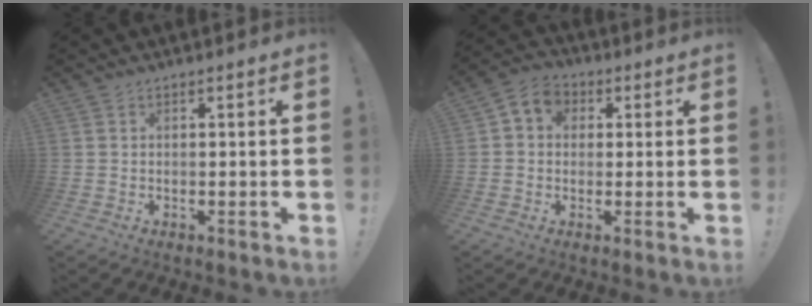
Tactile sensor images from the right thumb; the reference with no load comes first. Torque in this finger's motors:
{"motor_torque": [-0.11, 0.11, 0.00, -0.01, 0.07]}